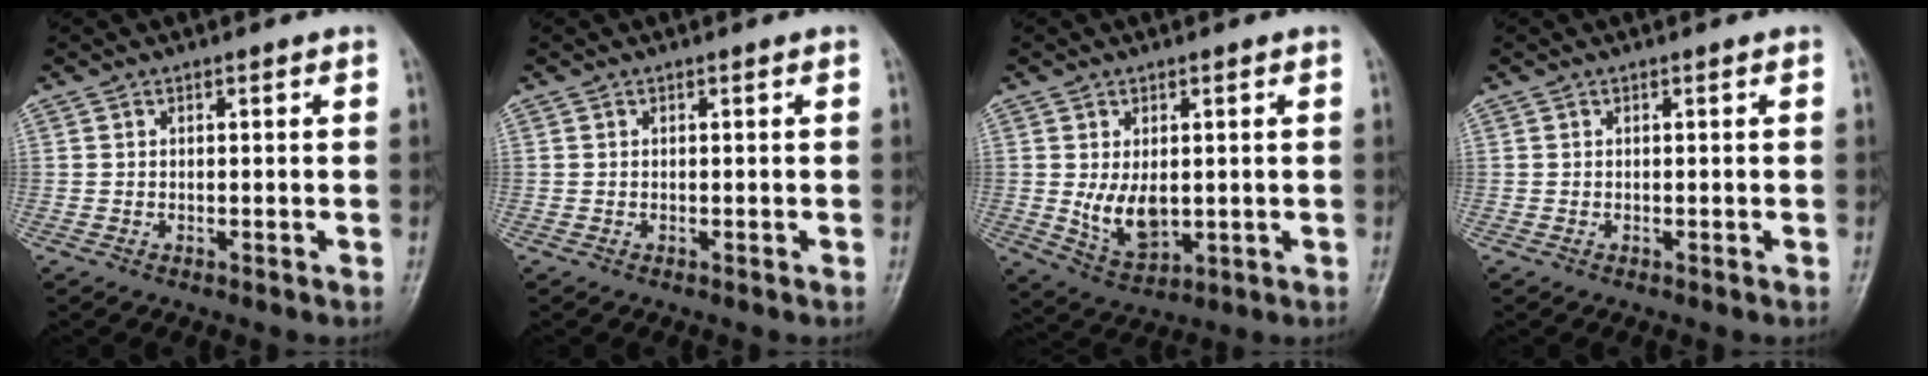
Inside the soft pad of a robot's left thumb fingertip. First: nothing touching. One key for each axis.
{"total": 0.0}
{"total": 7.3, "fx": 0.2, "fy": 4.5, "fz": 5.7, "tx": -0.086, "ty": -0.018, "tz": 0.018}
{"total": 0.0}